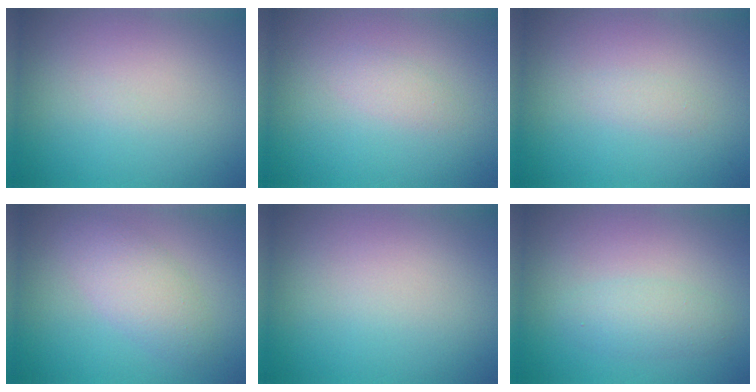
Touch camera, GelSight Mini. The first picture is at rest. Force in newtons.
{"total": 1.1, "press": 1.1, "slide": 0.0}
{"total": 0.8, "press": 0.8, "slide": 0.0}
{"total": 3.1, "press": 3.1, "slide": 0.1}
{"total": 0.0}
{"total": 1.0, "press": 1.0, "slide": 0.0}